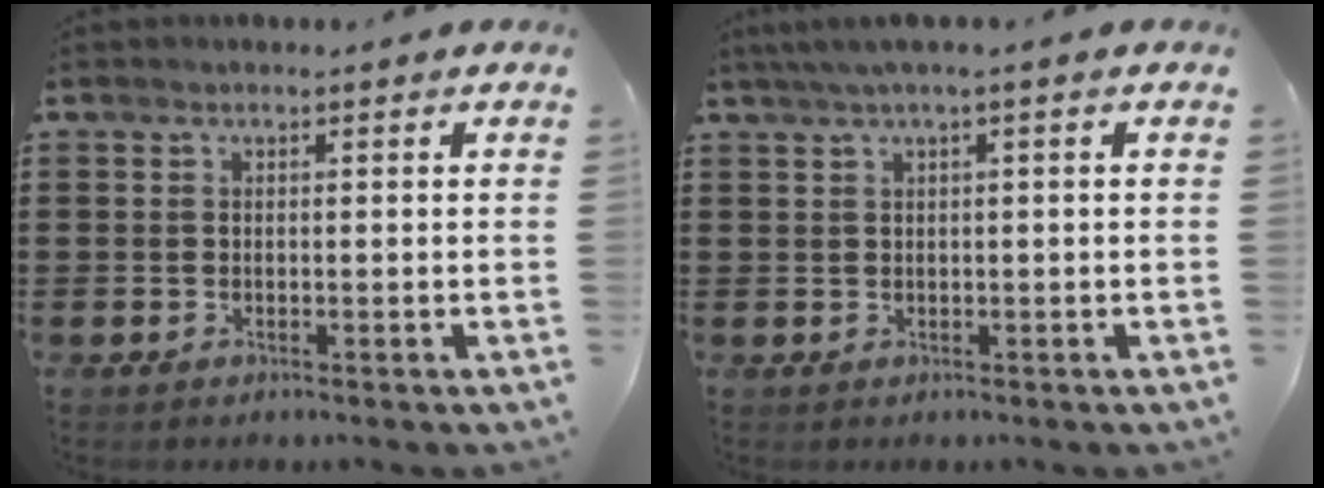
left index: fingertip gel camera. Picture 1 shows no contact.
{"total": 1.9, "force": [0.2, 0.0, 1.9], "torque": [-0.040, -0.005, 0.001]}